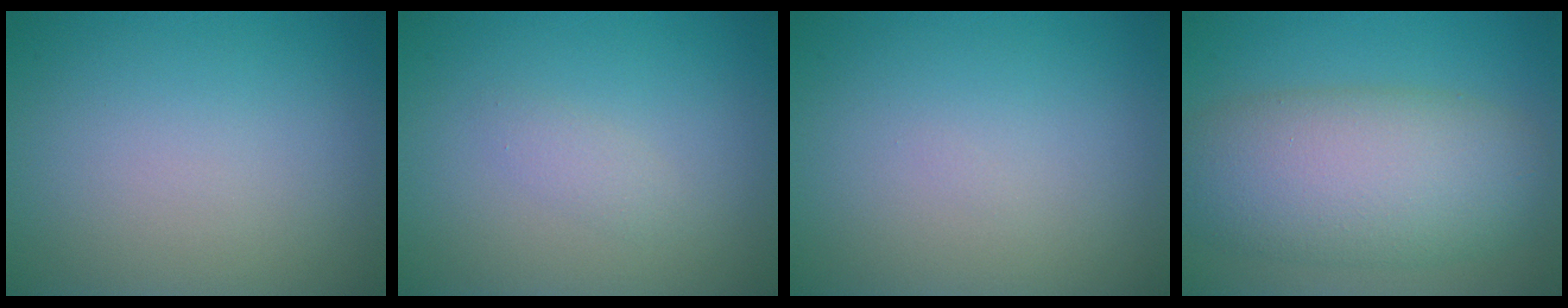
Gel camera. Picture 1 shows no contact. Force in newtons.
{"total": 1.0, "press": 1.0, "slide": 0.1}
{"total": 0.0}
{"total": 9.0, "press": 9.0, "slide": 0.3}